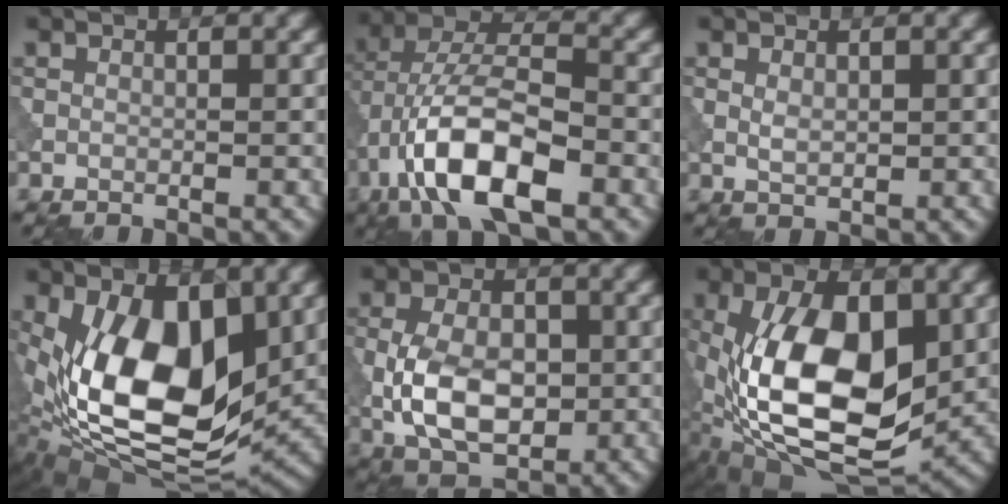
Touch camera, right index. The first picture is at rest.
{"total": 10.6, "force": [-4.4, 4.3, 8.6], "torque": [-0.160, 0.014, -0.085]}
{"total": 1.4, "force": [0.3, 0.8, 1.1], "torque": [-0.023, -0.002, 0.008]}
{"total": 12.2, "force": [1.1, 6.4, 10.3], "torque": [-0.180, -0.013, 0.019]}
{"total": 7.4, "force": [-1.2, 4.5, 5.8], "torque": [-0.116, -0.003, -0.026]}
{"total": 13.8, "force": [-0.4, 7.2, 11.8], "torque": [-0.217, -0.006, -0.009]}